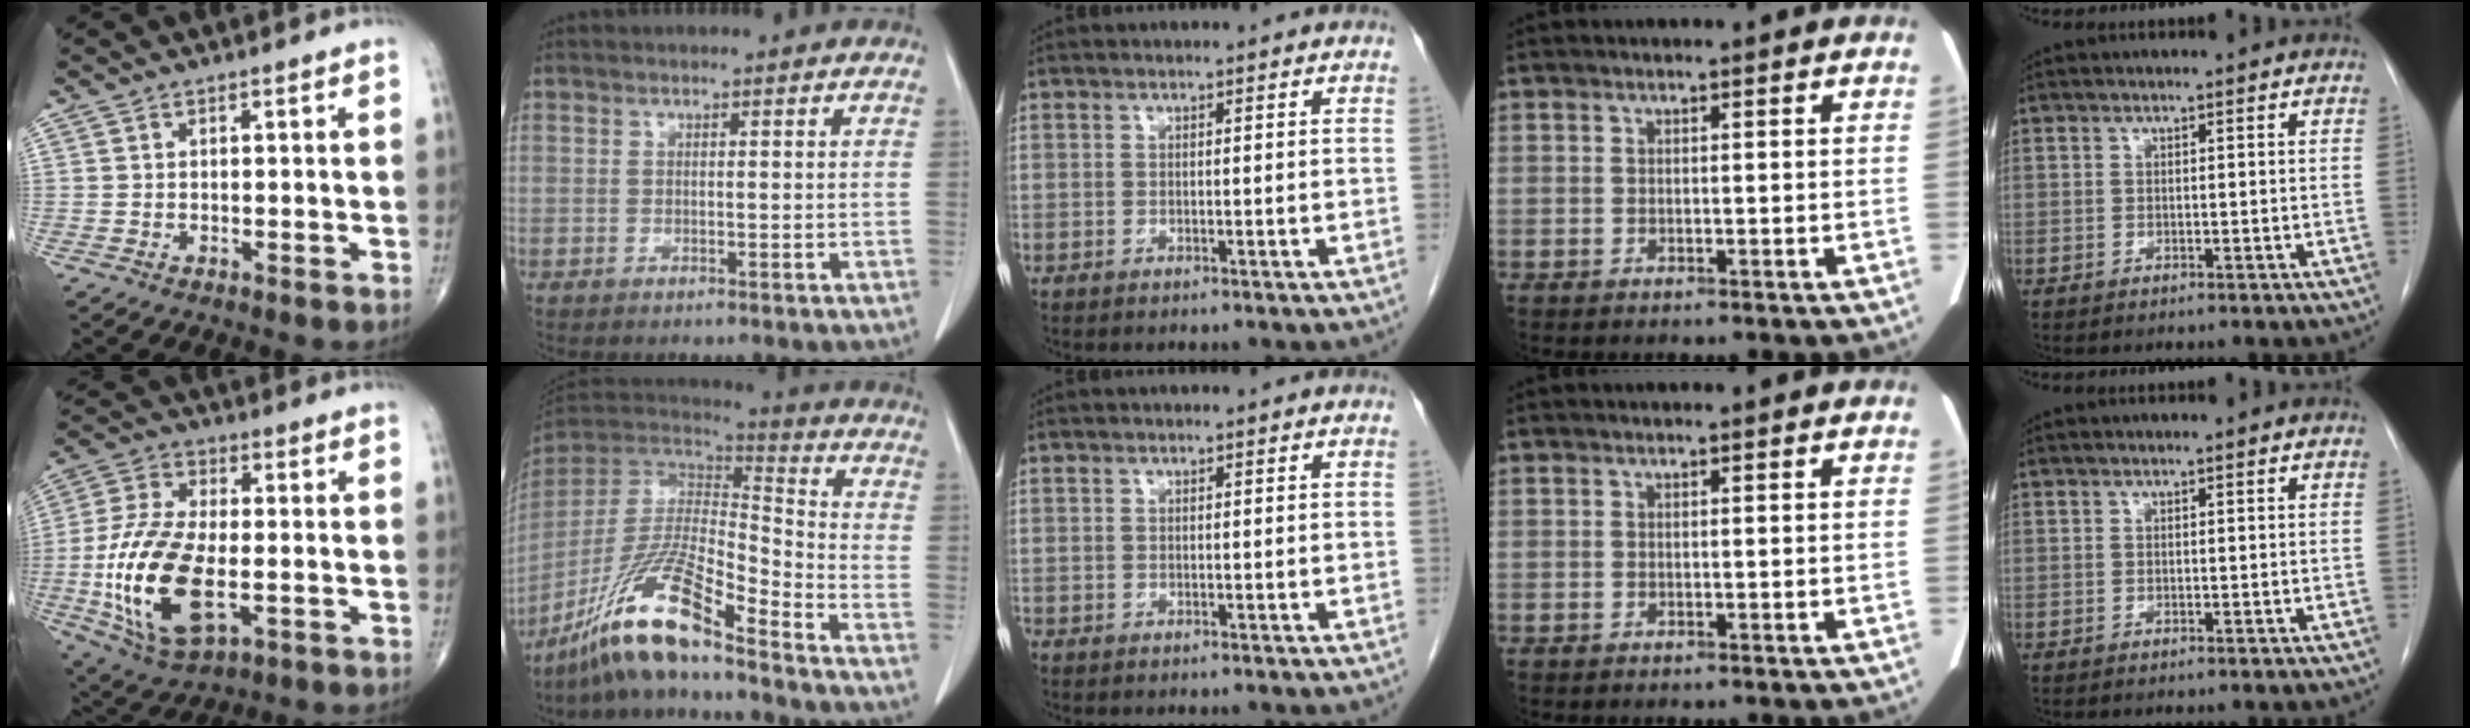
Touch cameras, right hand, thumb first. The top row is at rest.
{"thumb": {"total": 19.4, "force": [-3.8, 9.4, 16.5], "torque": [-0.341, 0.001, -0.059]}, "index": {"total": 15.8, "force": [-11.6, 1.4, 10.6], "torque": [-0.204, -0.009, -0.218]}}